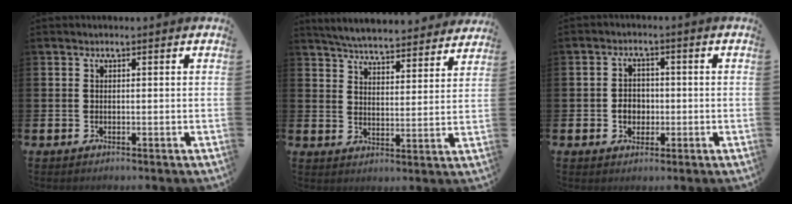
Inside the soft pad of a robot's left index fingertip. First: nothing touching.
{"total": 5.9, "force": [5.9, 0.5, 0.9], "torque": [-0.032, -0.046, 0.101]}
{"total": 3.1, "force": [-0.6, 2.6, 1.6], "torque": [-0.015, -0.001, -0.019]}